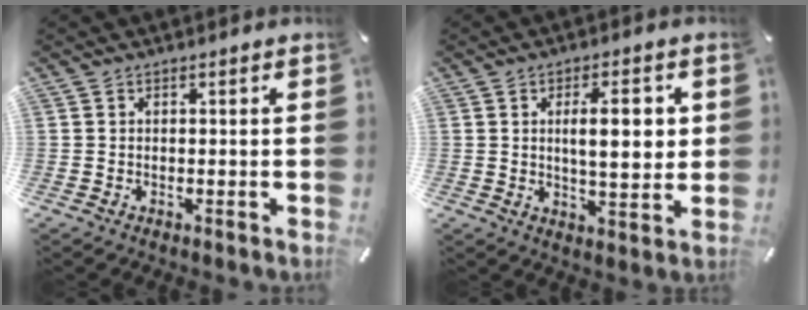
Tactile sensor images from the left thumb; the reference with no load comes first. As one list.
[{"total": 10.8, "force": [2.1, 4.0, 9.8], "torque": [-0.138, -0.008, 0.025]}]